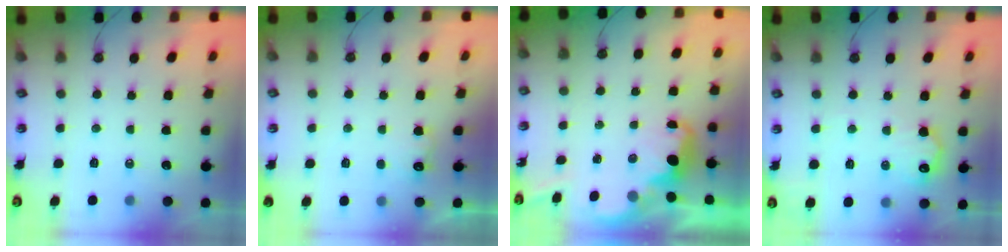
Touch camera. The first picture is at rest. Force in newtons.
{"total": 7.2, "press": 7.0, "slide": 1.4}
{"total": 2.8, "press": 2.8, "slide": 0.5}
{"total": 10.8, "press": 10.8, "slide": 0.3}